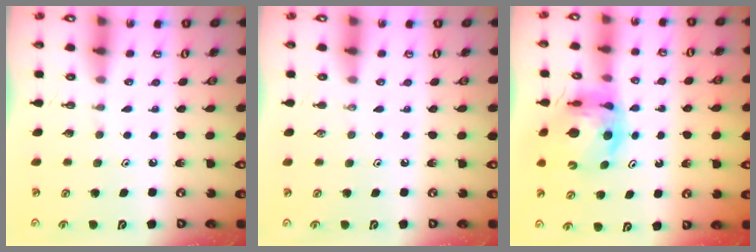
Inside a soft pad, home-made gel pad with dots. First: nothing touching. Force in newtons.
{"total": 0.0}
{"total": 11.7, "press": 11.7, "slide": 1.2}